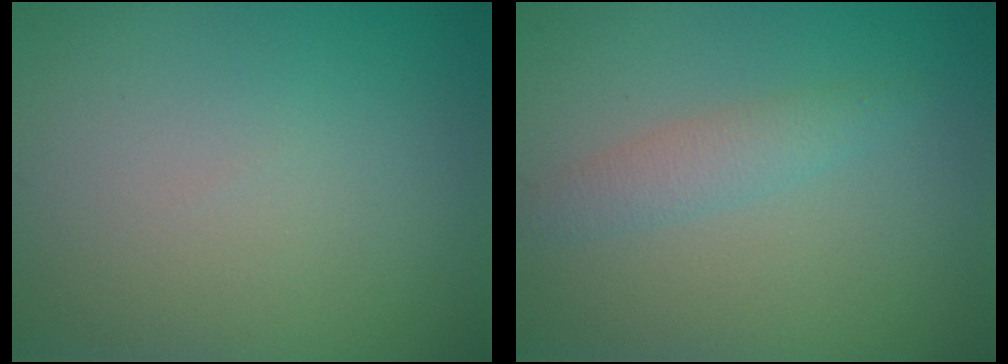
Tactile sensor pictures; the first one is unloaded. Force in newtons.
{"total": 1.8, "press": 1.8, "slide": 0.1}